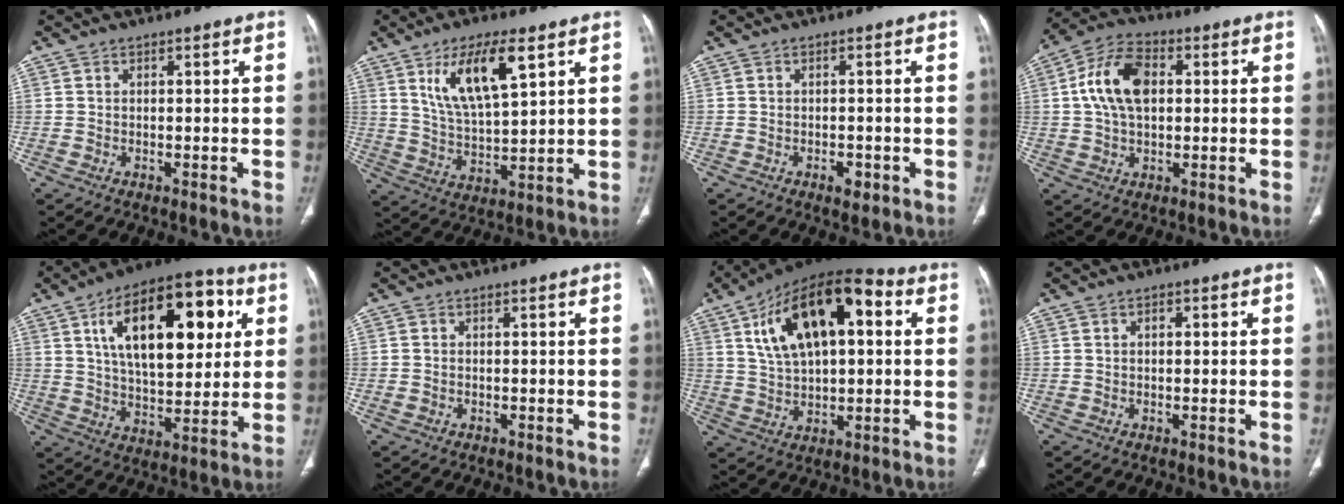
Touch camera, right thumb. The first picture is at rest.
{"total": 13.0, "force": [6.2, 4.2, 10.6], "torque": [-0.185, -0.025, 0.125]}
{"total": 2.5, "force": [-1.1, 1.4, 1.7], "torque": [-0.019, 0.002, -0.012]}
{"total": 11.8, "force": [1.8, 7.3, 9.1], "torque": [-0.166, 0.018, 0.027]}
{"total": 24.1, "force": [7.8, 11.9, 19.5], "torque": [-0.271, -0.007, 0.121]}
{"total": 2.7, "force": [-0.8, 2.1, 1.4], "torque": [-0.031, 0.003, -0.008]}
{"total": 20.9, "force": [6.1, 10.2, 17.2], "torque": [-0.268, 0.015, 0.095]}
{"total": 1.5, "force": [0.5, 0.8, 1.1], "torque": [-0.017, 0.004, 0.007]}